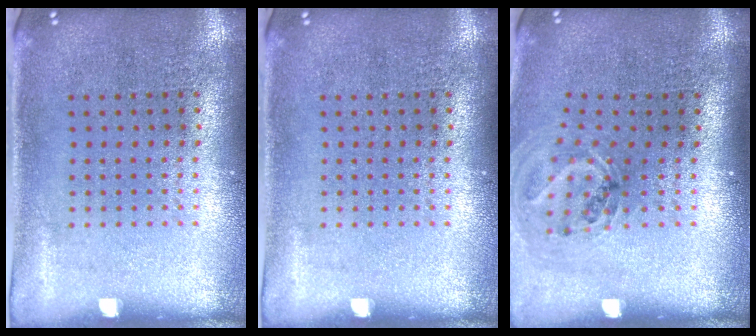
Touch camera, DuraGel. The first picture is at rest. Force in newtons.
{"total": 0.0}
{"total": 1.1, "press": 1.1, "slide": 0.4}